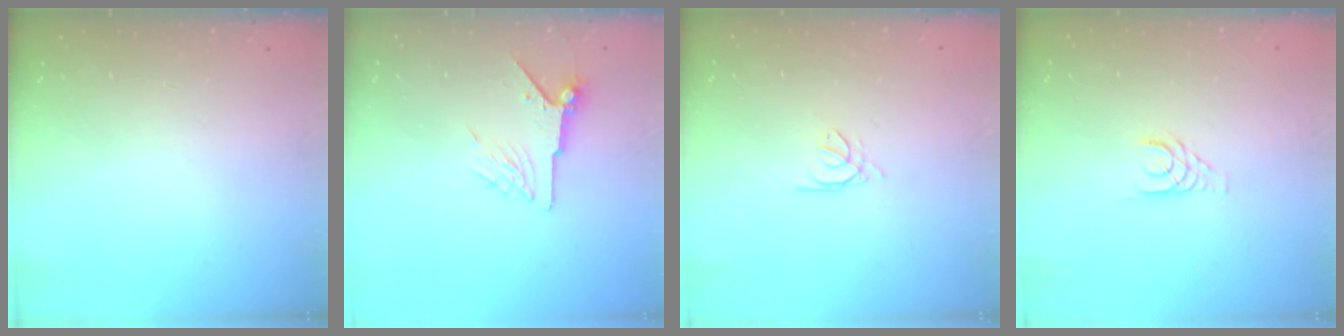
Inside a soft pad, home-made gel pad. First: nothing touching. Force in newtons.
{"total": 6.8, "press": 6.7, "slide": 1.0}
{"total": 1.4, "press": 1.3, "slide": 0.3}
{"total": 3.8, "press": 3.8, "slide": 0.4}